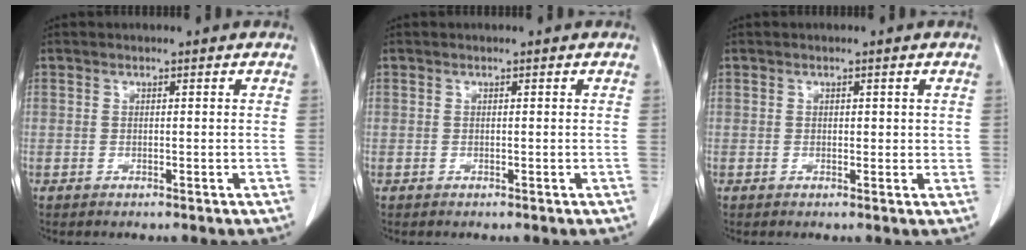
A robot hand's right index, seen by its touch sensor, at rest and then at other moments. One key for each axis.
{"total": 0.0}
{"total": 1.6, "fx": 0.4, "fy": 1.1, "fz": 1.1, "tx": -0.008, "ty": 0.000, "tz": 0.005}